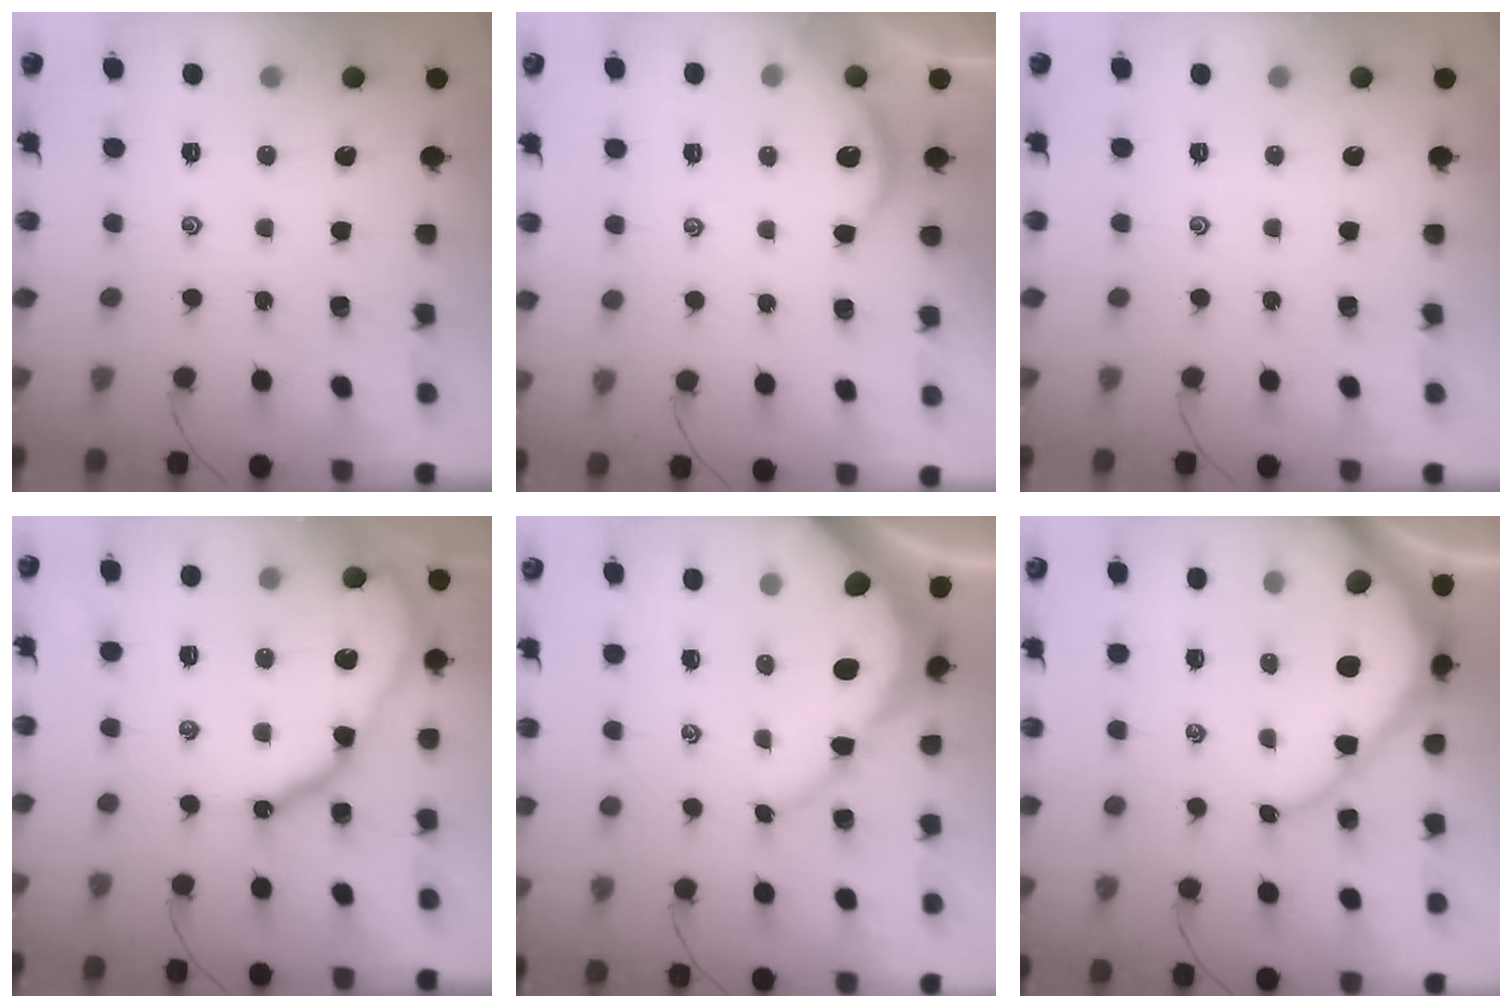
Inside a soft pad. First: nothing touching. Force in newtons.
{"total": 3.2, "press": 3.1, "slide": 0.6}
{"total": 0.0}
{"total": 15.8, "press": 15.7, "slide": 1.3}
{"total": 10.0, "press": 10.0, "slide": 1.1}
{"total": 10.2, "press": 10.1, "slide": 1.1}